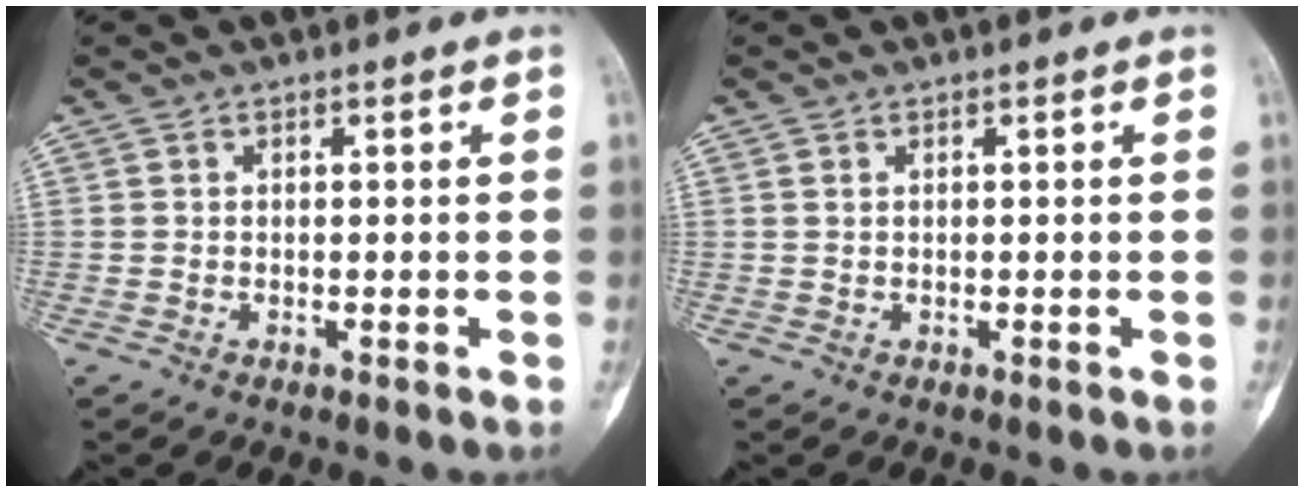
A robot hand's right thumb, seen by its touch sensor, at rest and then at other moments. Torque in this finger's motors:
{"motor_torque": [-0.34, -0.10, 0.22, 0.05, -0.03]}